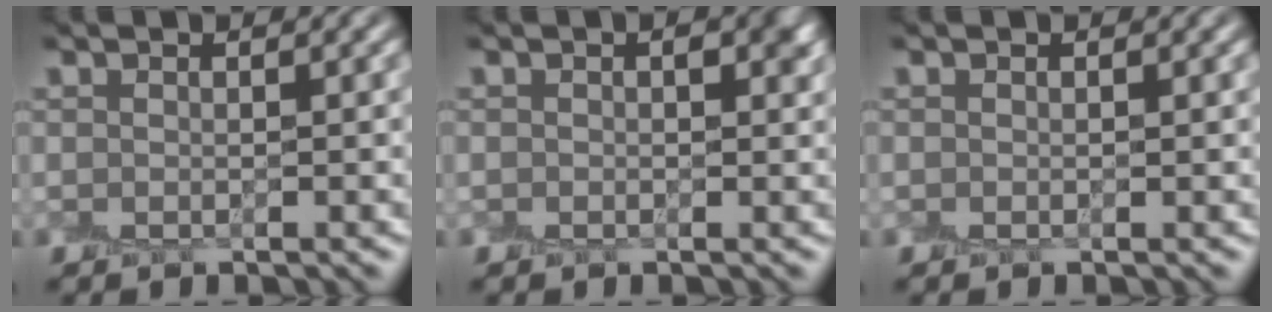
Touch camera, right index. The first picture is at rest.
{"total": 1.6, "force": [0.3, 1.0, 1.2], "torque": [-0.012, -0.001, 0.001]}
{"total": 0.0}